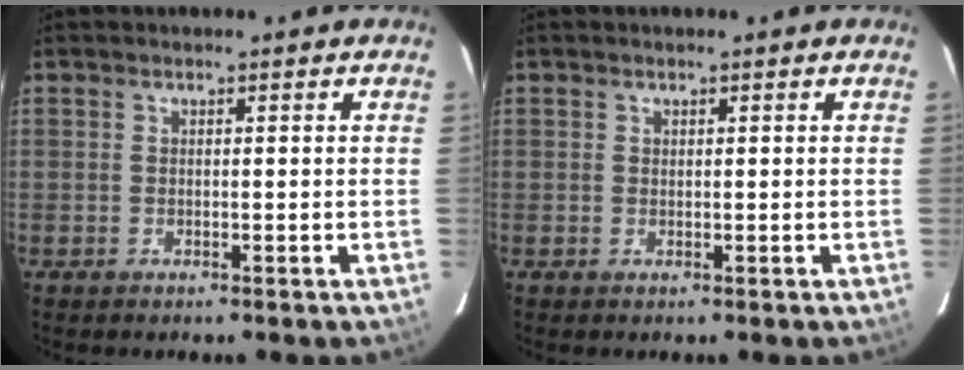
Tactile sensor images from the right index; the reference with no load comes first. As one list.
[{"total": 0.0}]